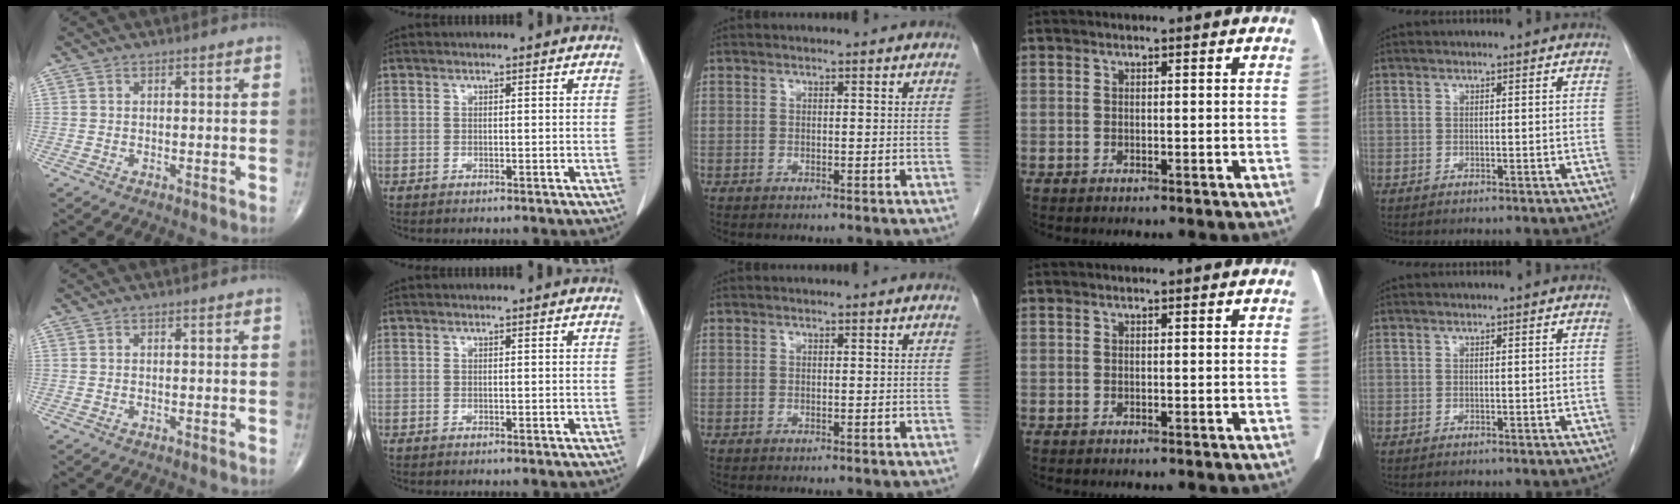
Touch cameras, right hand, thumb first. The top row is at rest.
{}